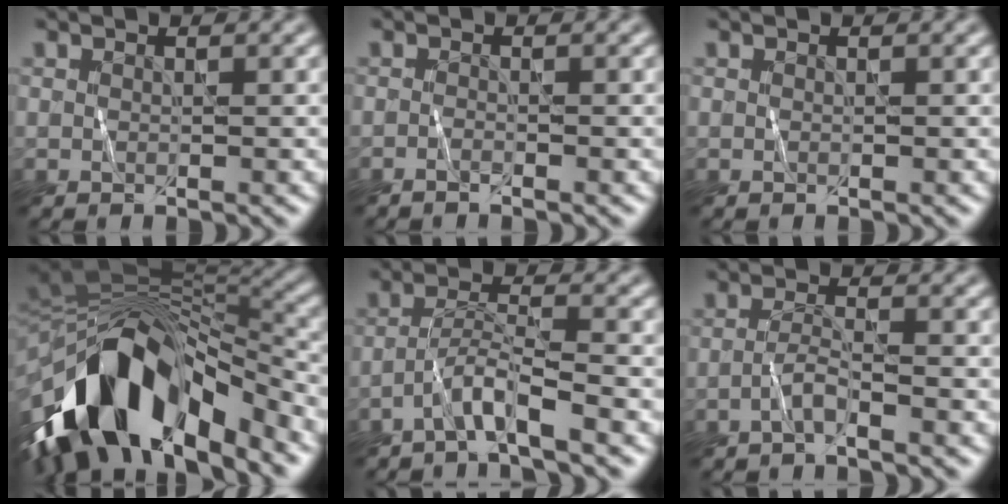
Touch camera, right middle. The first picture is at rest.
{"total": 1.0, "force": [-0.9, -0.1, 0.4], "torque": [-0.010, 0.003, -0.018]}
{"total": 0.0}
{"total": 14.5, "force": [-7.7, 6.9, 10.1], "torque": [-0.177, 0.018, -0.128]}
{"total": 3.1, "force": [-2.3, 0.0, 2.2], "torque": [-0.037, 0.015, -0.051]}
{"total": 1.7, "force": [-1.1, 0.1, 1.3], "torque": [-0.024, 0.007, -0.028]}